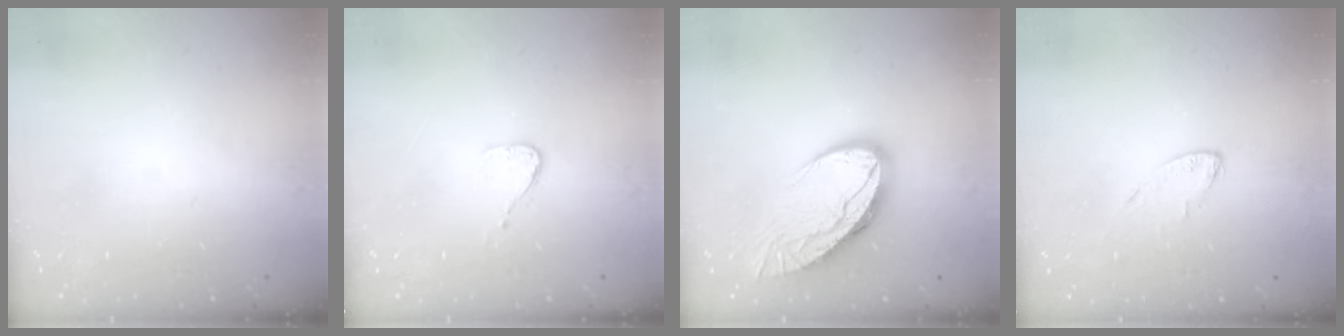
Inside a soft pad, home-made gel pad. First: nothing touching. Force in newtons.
{"total": 4.2, "press": 4.2, "slide": 0.4}
{"total": 13.0, "press": 12.9, "slide": 1.1}
{"total": 3.6, "press": 3.6, "slide": 0.4}